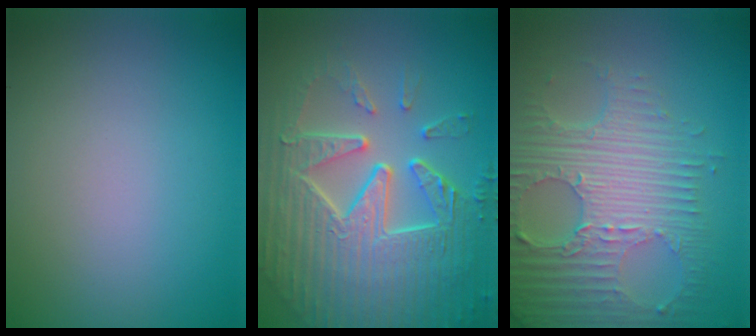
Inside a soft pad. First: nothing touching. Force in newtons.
{"total": 9.4, "press": 6.3, "slide": 6.9}
{"total": 8.0, "press": 5.7, "slide": 5.6}